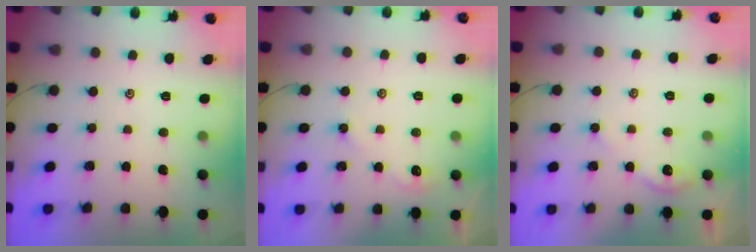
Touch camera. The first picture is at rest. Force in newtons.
{"total": 3.6, "press": 3.6, "slide": 0.5}
{"total": 2.9, "press": 2.9, "slide": 0.3}